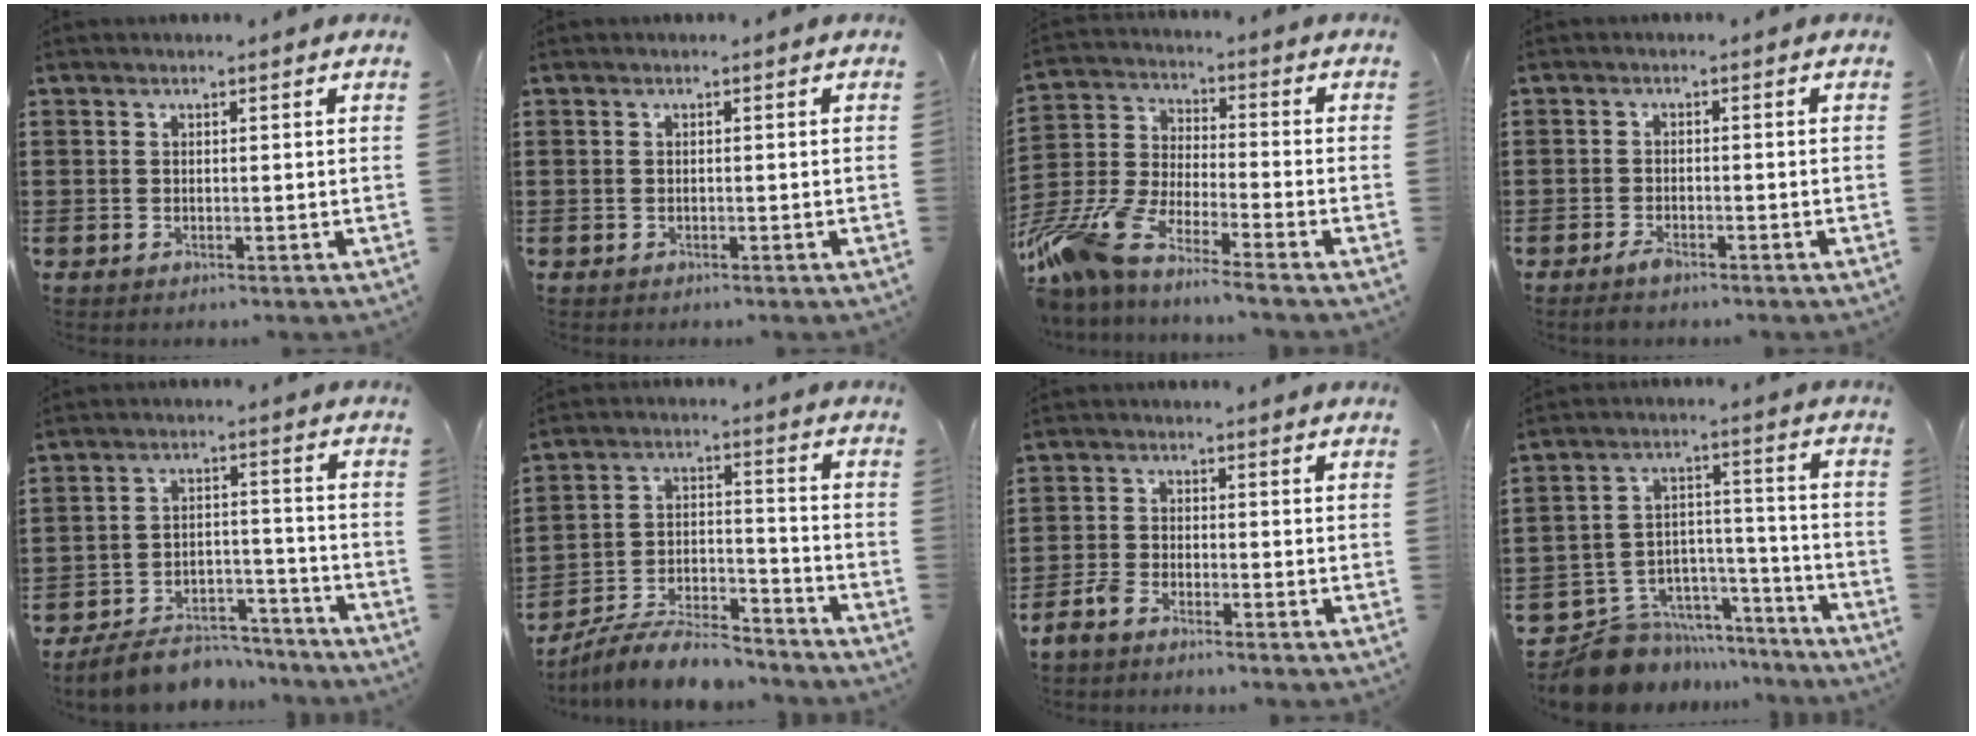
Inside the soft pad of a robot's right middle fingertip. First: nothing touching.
{"total": 0.0}
{"total": 8.9, "force": [-8.1, 0.0, 3.6], "torque": [-0.113, -0.014, -0.171]}
{"total": 2.0, "force": [-1.5, 0.6, 1.2], "torque": [-0.030, -0.003, -0.031]}
{"total": 6.8, "force": [-6.4, 1.8, 1.5], "torque": [-0.024, 0.019, -0.122]}
{"total": 8.9, "force": [-8.1, 1.5, 3.2], "torque": [-0.047, 0.021, -0.152]}
{"total": 3.0, "force": [-2.8, 0.7, 0.9], "torque": [-0.033, 0.001, -0.060]}
{"total": 9.0, "force": [-8.0, 4.1, 1.0], "torque": [-0.029, 0.018, -0.149]}